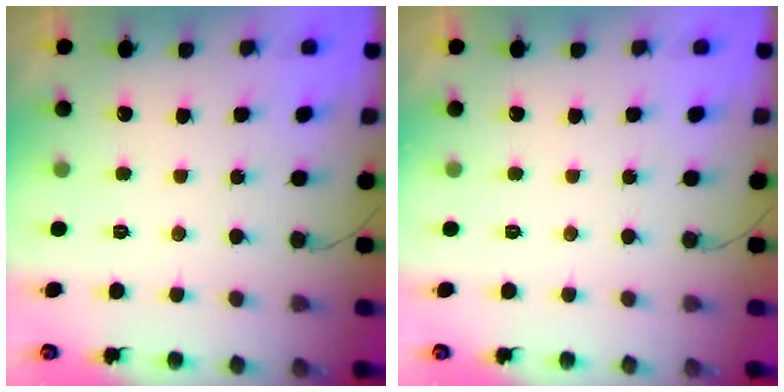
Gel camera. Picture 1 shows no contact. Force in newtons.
{"total": 0.0}